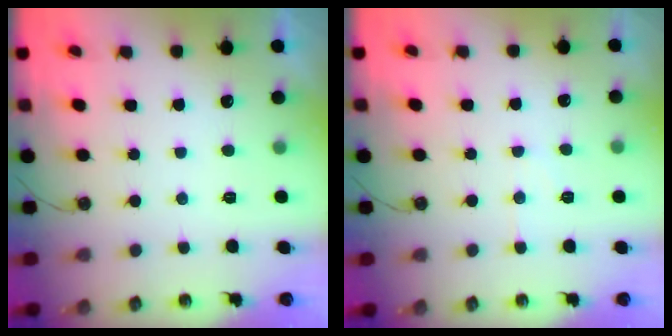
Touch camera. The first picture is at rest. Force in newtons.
{"total": 4.9, "press": 4.9, "slide": 0.7}